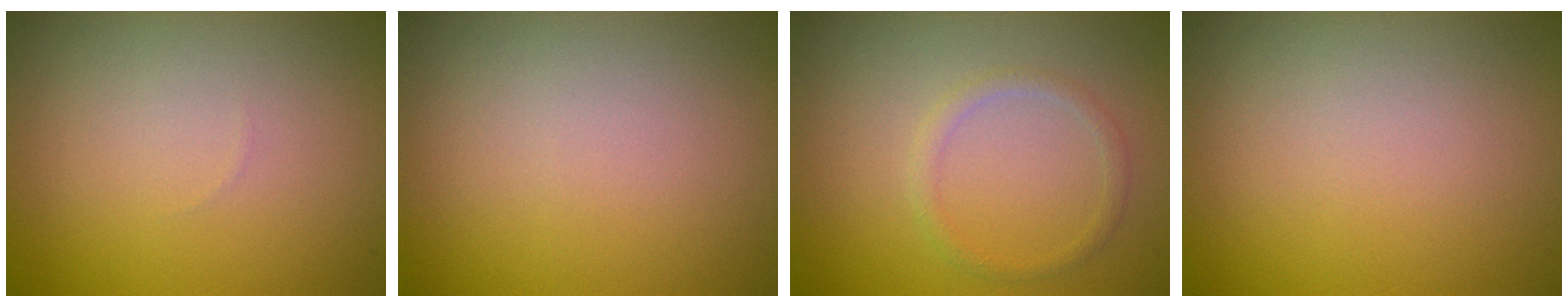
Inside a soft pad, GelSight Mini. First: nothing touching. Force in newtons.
{"total": 0.0}
{"total": 1.3, "press": 1.2, "slide": 0.0}
{"total": 0.0}